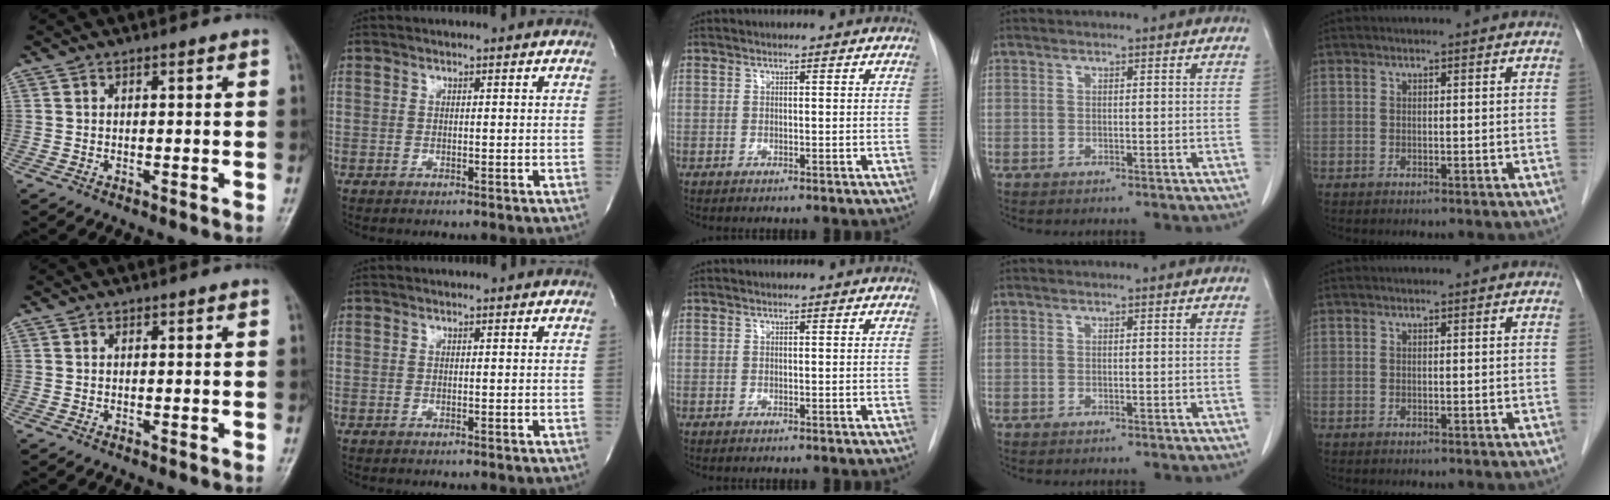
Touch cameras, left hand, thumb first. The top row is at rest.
{}